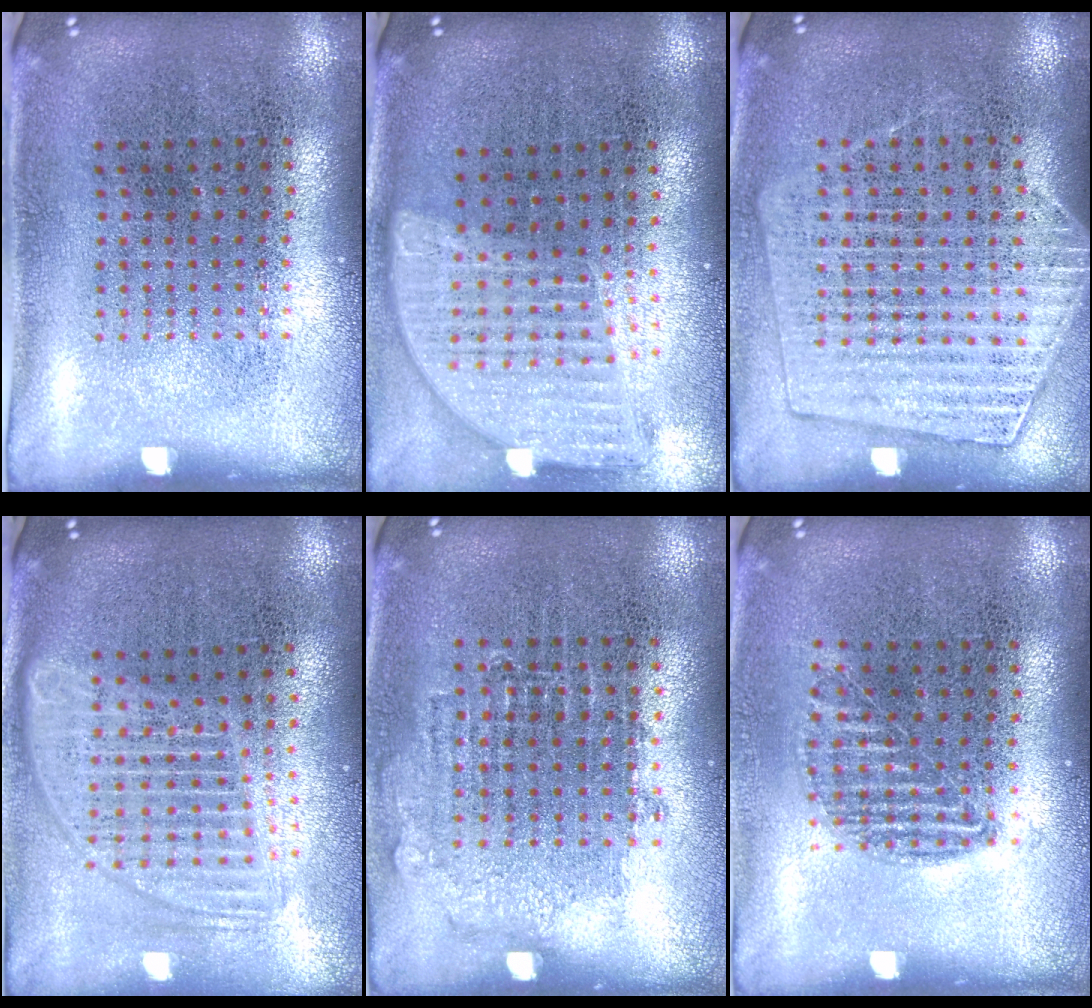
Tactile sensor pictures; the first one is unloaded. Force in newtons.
{"total": 1.7, "press": 1.5, "slide": 0.9}
{"total": 1.3, "press": 1.2, "slide": 0.5}
{"total": 1.8, "press": 1.5, "slide": 0.9}
{"total": 0.8, "press": 0.7, "slide": 0.3}
{"total": 0.9, "press": 0.8, "slide": 0.3}